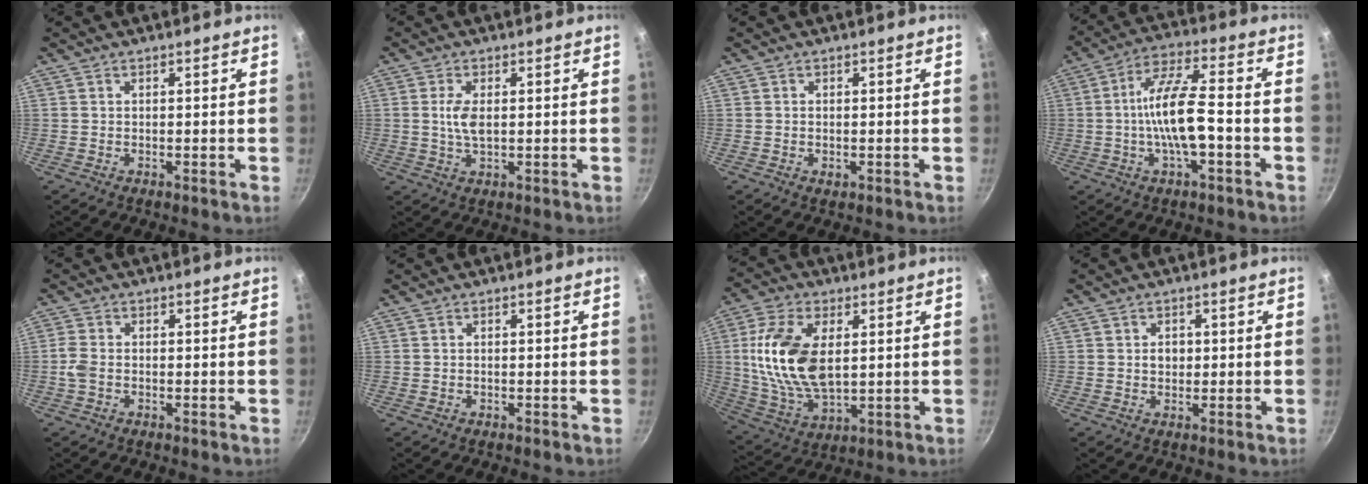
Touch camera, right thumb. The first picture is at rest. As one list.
[{"total": 4.4, "force": [0.5, 2.0, 3.9], "torque": [-0.079, -0.001, 0.010]}, {"total": 1.2, "force": [-0.2, 0.7, 0.9], "torque": [-0.014, -0.001, -0.003]}, {"total": 12.0, "force": [-2.4, 3.6, 11.2], "torque": [-0.203, 0.029, -0.055]}, {"total": 2.8, "force": [-0.6, 1.9, 2.0], "torque": [-0.048, 0.006, -0.017]}, {"total": 0.0}, {"total": 17.1, "force": [2.8, 9.6, 13.9], "torque": [-0.261, -0.007, 0.060]}, {"total": 2.4, "force": [0.2, 2.1, 1.3], "torque": [-0.007, 0.002, 0.003]}]